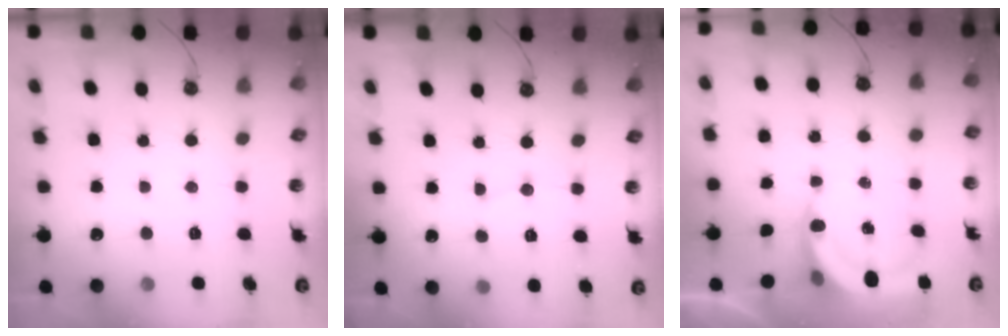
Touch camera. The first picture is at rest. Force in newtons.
{"total": 4.2, "press": 4.1, "slide": 1.0}
{"total": 5.6, "press": 5.6, "slide": 0.6}